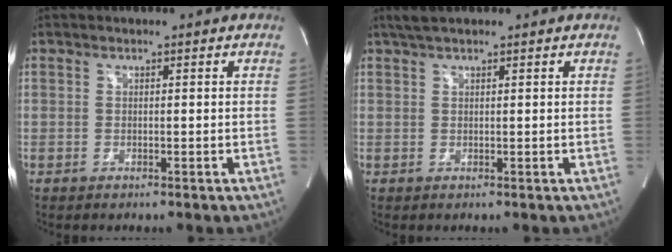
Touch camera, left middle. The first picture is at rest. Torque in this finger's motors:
{"motor_torque": [0.09, 0.00, -0.06, 0.02]}